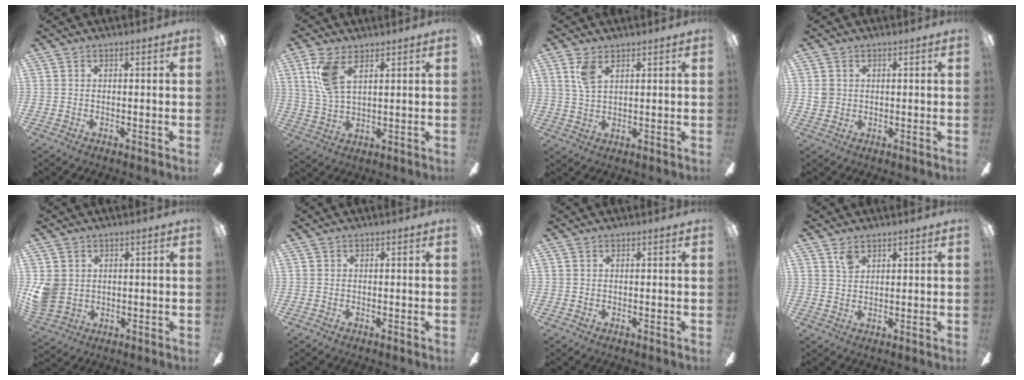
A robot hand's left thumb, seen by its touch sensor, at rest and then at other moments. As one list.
[{"total": 9.1, "force": [4.5, 3.9, 6.8], "torque": [-0.154, -0.002, 0.081]}, {"total": 5.5, "force": [3.0, 2.6, 3.8], "torque": [-0.084, 0.003, 0.055]}, {"total": 2.5, "force": [0.7, 2.3, 0.8], "torque": [-0.010, 0.002, 0.010]}, {"total": 6.2, "force": [1.3, 5.5, 2.4], "torque": [-0.065, 0.005, 0.027]}, {"total": 0.0}, {"total": 0.0}, {"total": 3.2, "force": [2.3, 1.6, 1.5], "torque": [-0.026, -0.004, 0.042]}]